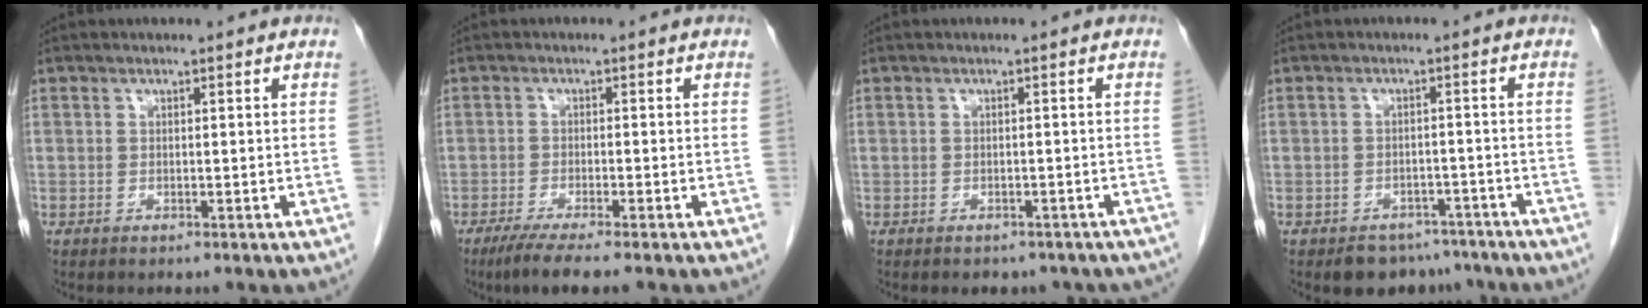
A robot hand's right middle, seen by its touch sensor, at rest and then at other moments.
{"total": 5.6, "force": [-4.1, -0.1, 3.8], "torque": [-0.061, -0.014, -0.068]}
{"total": 5.9, "force": [-5.0, 2.9, 1.4], "torque": [-0.006, 0.003, -0.048]}
{"total": 5.7, "force": [-4.6, 3.3, 0.6], "torque": [0.010, 0.010, -0.062]}